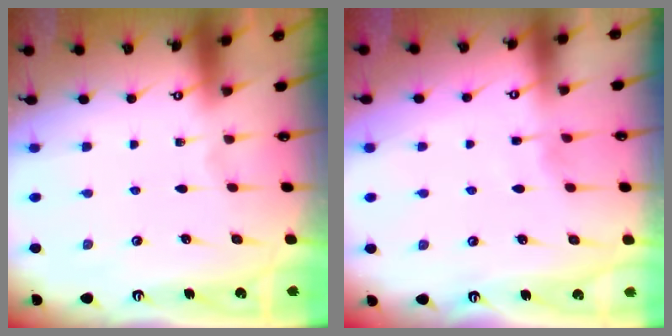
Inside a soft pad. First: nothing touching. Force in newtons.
{"total": 3.4, "press": 3.3, "slide": 0.5}